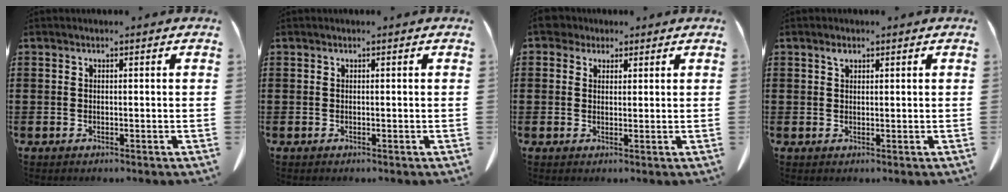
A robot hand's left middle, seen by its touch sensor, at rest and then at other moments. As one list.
[{"total": 0.0}, {"total": 3.3, "force": [2.4, 1.9, 1.2], "torque": [-0.026, 0.005, 0.044]}, {"total": 1.3, "force": [0.8, 0.7, 0.7], "torque": [-0.009, -0.002, 0.014]}]